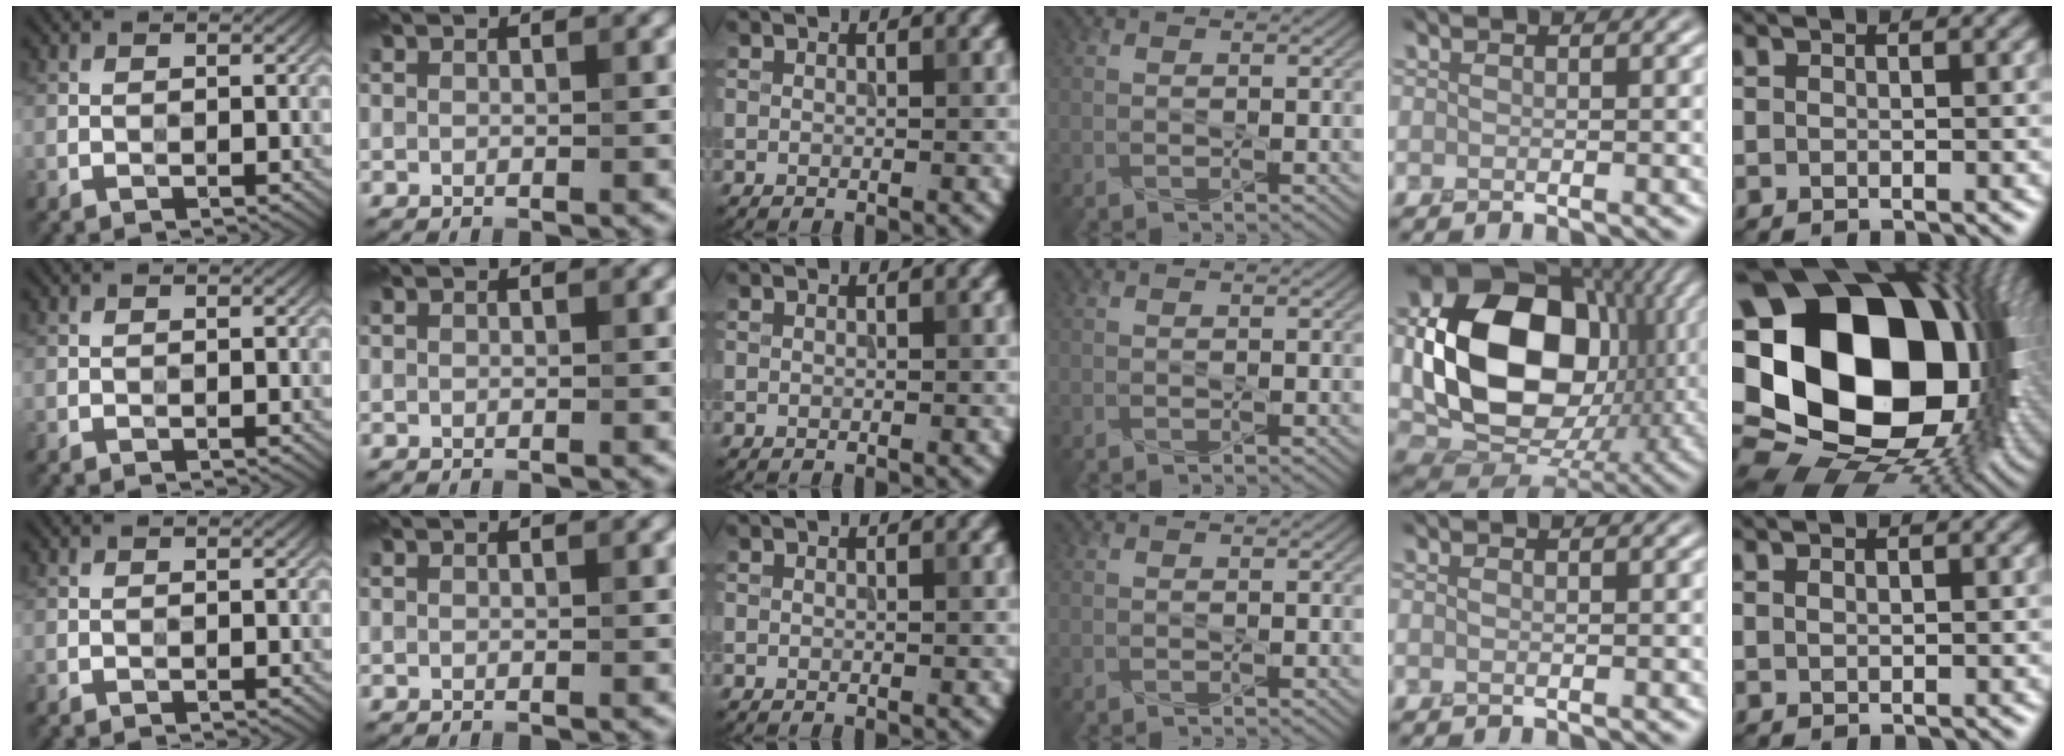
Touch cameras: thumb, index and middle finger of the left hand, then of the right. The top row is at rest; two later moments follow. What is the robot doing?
{"motion": "press", "object": "stapler"}